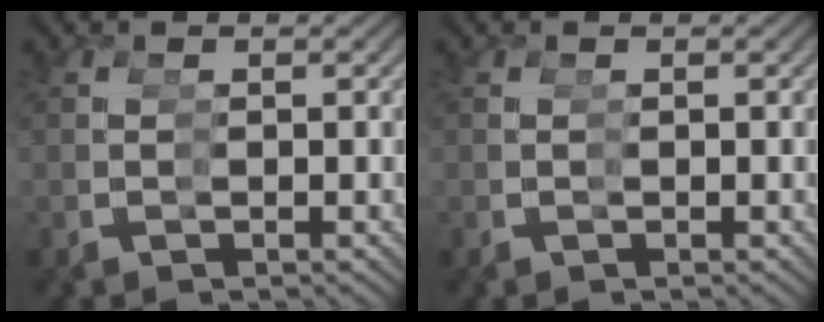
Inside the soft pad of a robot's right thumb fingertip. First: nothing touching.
{"total": 0.0}